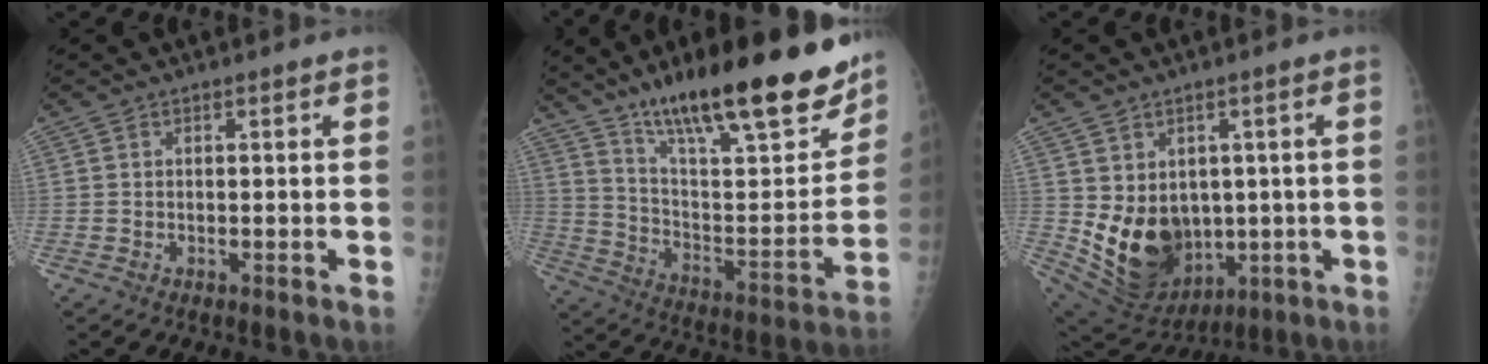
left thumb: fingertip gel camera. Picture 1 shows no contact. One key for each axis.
{"total": 28.5, "fx": 20.1, "fy": 6.9, "fz": 19.0, "tx": -0.260, "ty": -0.074, "tz": 0.320}
{"total": 14.6, "fx": -0.6, "fy": 11.3, "fz": 9.2, "tx": -0.121, "ty": -0.014, "tz": 0.031}